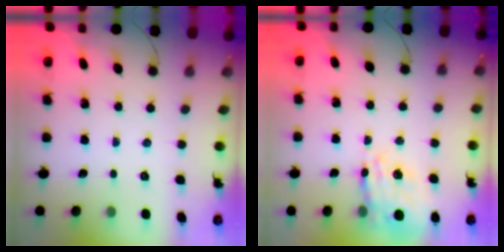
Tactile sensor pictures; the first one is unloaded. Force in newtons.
{"total": 12.5, "press": 12.0, "slide": 3.4}